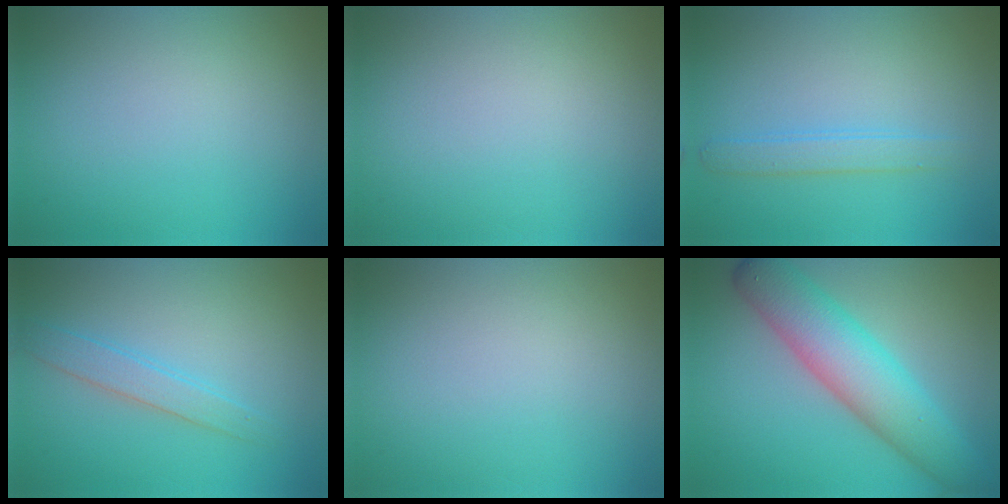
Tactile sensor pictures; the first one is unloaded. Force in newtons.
{"total": 0.0}
{"total": 1.8, "press": 1.8, "slide": 0.1}
{"total": 2.0, "press": 2.0, "slide": 0.0}
{"total": 0.0}
{"total": 7.5, "press": 7.5, "slide": 0.2}